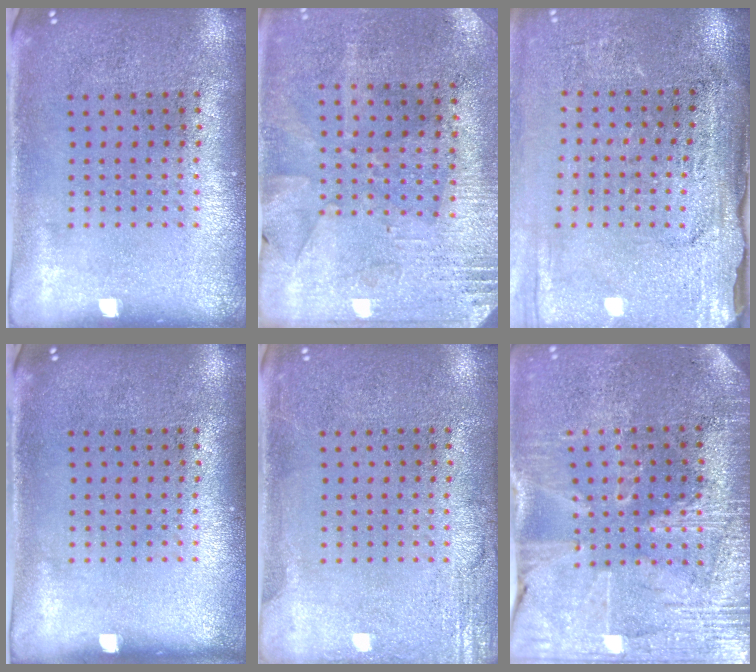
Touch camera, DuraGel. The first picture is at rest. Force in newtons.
{"total": 2.7, "press": 2.4, "slide": 1.3}
{"total": 3.4, "press": 3.1, "slide": 1.3}
{"total": 0.0}
{"total": 2.6, "press": 2.6, "slide": 0.3}
{"total": 3.5, "press": 3.3, "slide": 1.0}